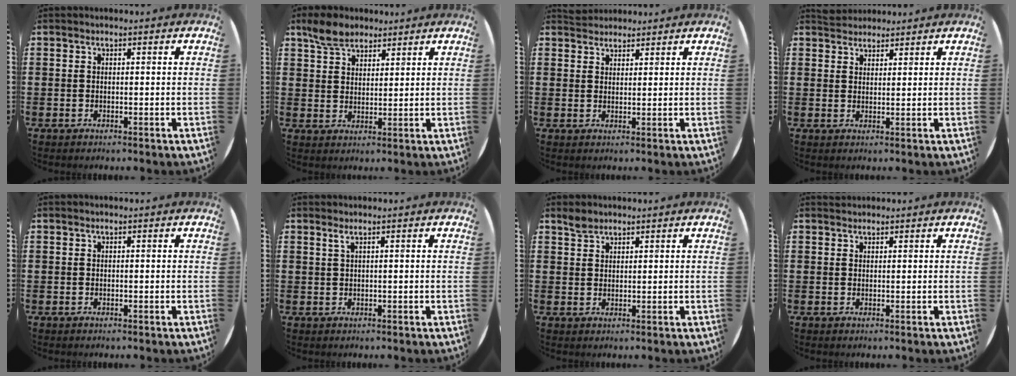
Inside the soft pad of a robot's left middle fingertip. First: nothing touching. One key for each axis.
{"total": 5.0, "fx": 4.1, "fy": 2.5, "fz": 1.4, "tx": -0.032, "ty": -0.001, "tz": 0.076}
{"total": 2.1, "fx": 2.0, "fy": 0.6, "fz": -0.2, "tx": 0.001, "ty": 0.003, "tz": 0.041}
{"total": 2.6, "fx": 2.5, "fy": 0.7, "fz": -0.2, "tx": 0.000, "ty": 0.001, "tz": 0.049}
{"total": 0.0}
{"total": 0.7, "fx": 0.4, "fy": -0.1, "fz": 0.6, "tx": -0.011, "ty": -0.001, "tz": 0.008}
{"total": 2.1, "fx": 1.8, "fy": 0.9, "fz": 0.3, "tx": 0.001, "ty": 0.000, "tz": 0.033}
{"total": 0.7, "fx": 0.7, "fy": 0.2, "fz": -0.1, "tx": 0.002, "ty": 0.003, "tz": 0.014}